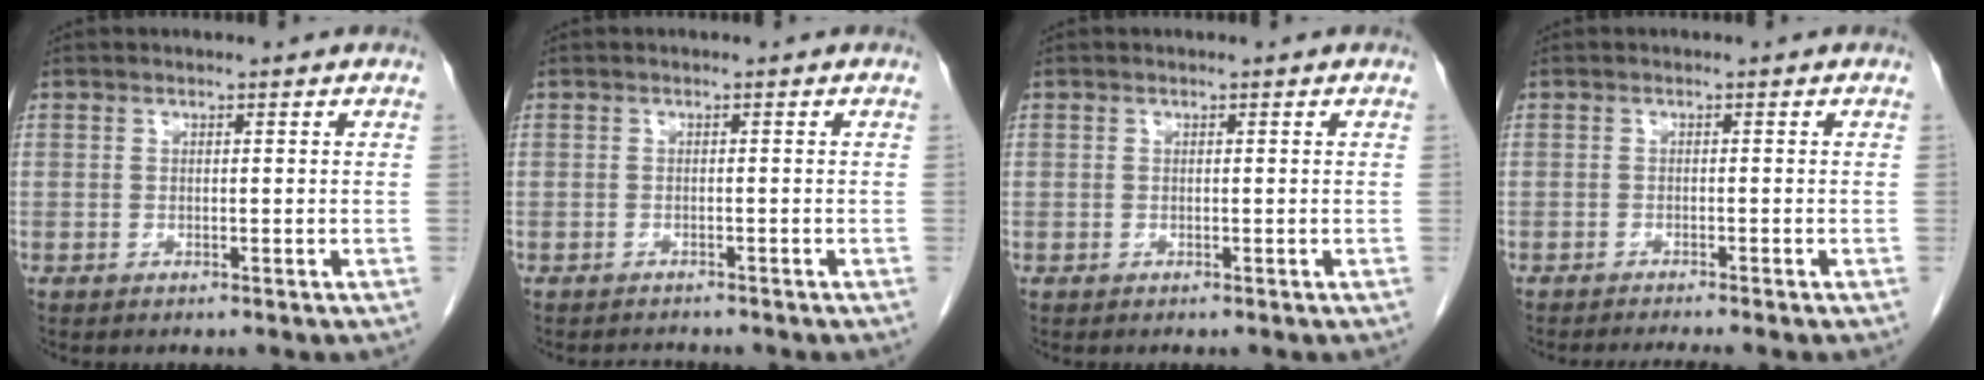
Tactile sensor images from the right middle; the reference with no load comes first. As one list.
[{"total": 1.6, "force": [-1.6, 0.4, 0.0], "torque": [-0.001, -0.005, -0.023]}, {"total": 0.0}, {"total": 3.6, "force": [-3.2, -0.6, 1.5], "torque": [-0.016, -0.007, -0.048]}]